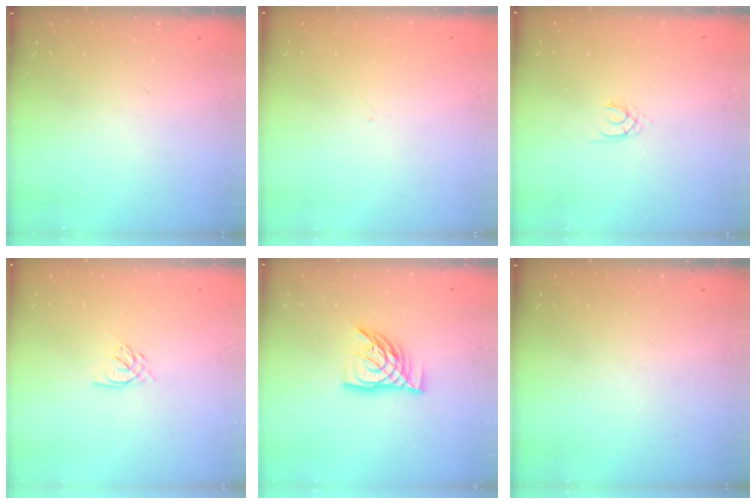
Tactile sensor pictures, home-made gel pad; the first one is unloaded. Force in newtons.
{"total": 0.0}
{"total": 1.3, "press": 1.2, "slide": 0.3}
{"total": 3.3, "press": 3.3, "slide": 0.3}
{"total": 11.0, "press": 11.0, "slide": 1.0}
{"total": 0.0}